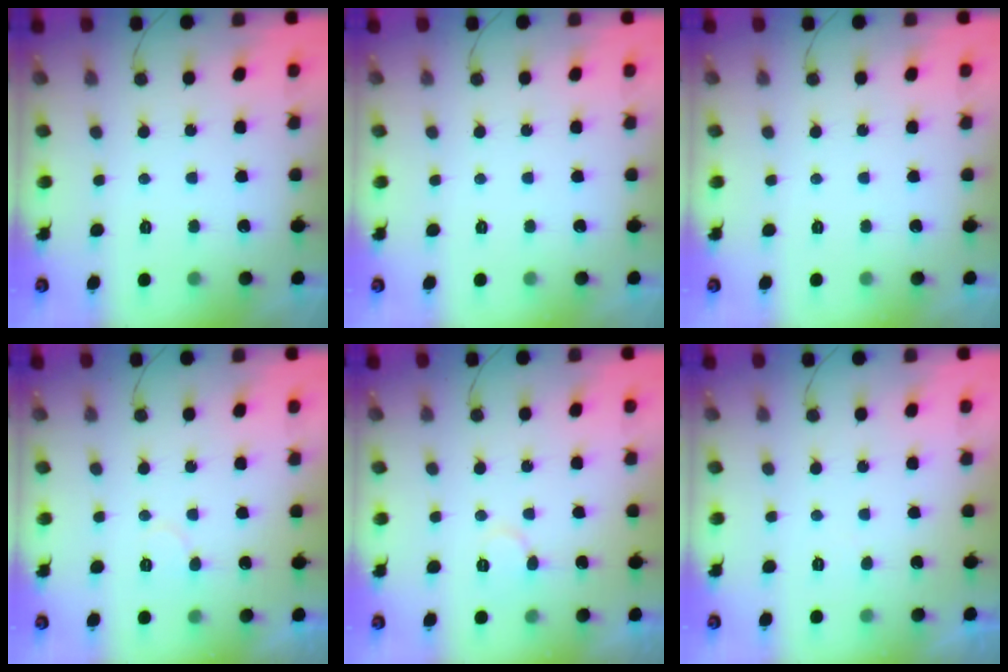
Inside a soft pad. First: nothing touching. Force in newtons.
{"total": 0.0}
{"total": 0.0}
{"total": 5.5, "press": 5.5, "slide": 0.7}
{"total": 5.4, "press": 5.4, "slide": 0.3}
{"total": 2.3, "press": 2.3, "slide": 0.2}